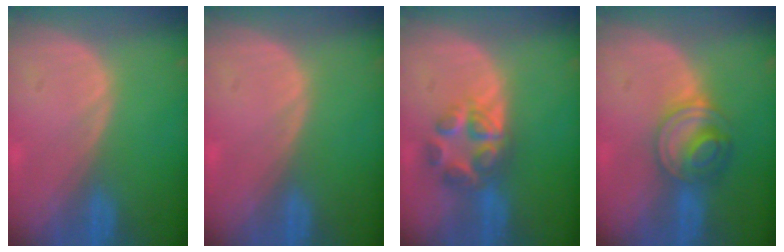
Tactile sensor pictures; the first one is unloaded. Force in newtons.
{"total": 0.5, "press": 0.0, "slide": 0.5}
{"total": 6.8, "press": 5.8, "slide": 3.4}
{"total": 5.7, "press": 5.7, "slide": 0.4}